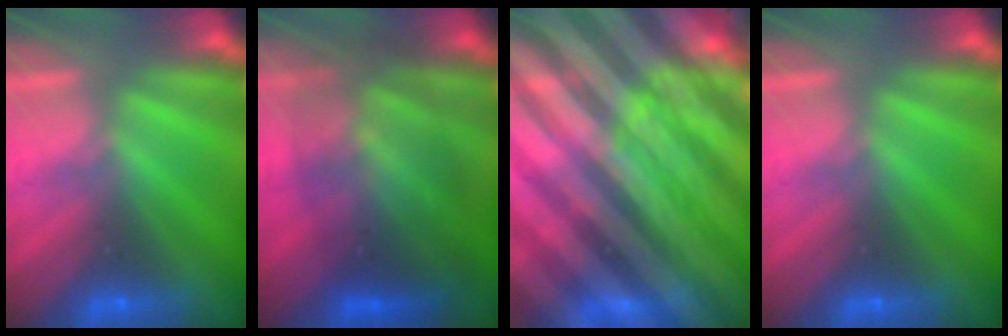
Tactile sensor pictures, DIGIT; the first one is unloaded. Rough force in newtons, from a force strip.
{"total": 10.5}
{"total": 8.7}
{"total": 0.0}